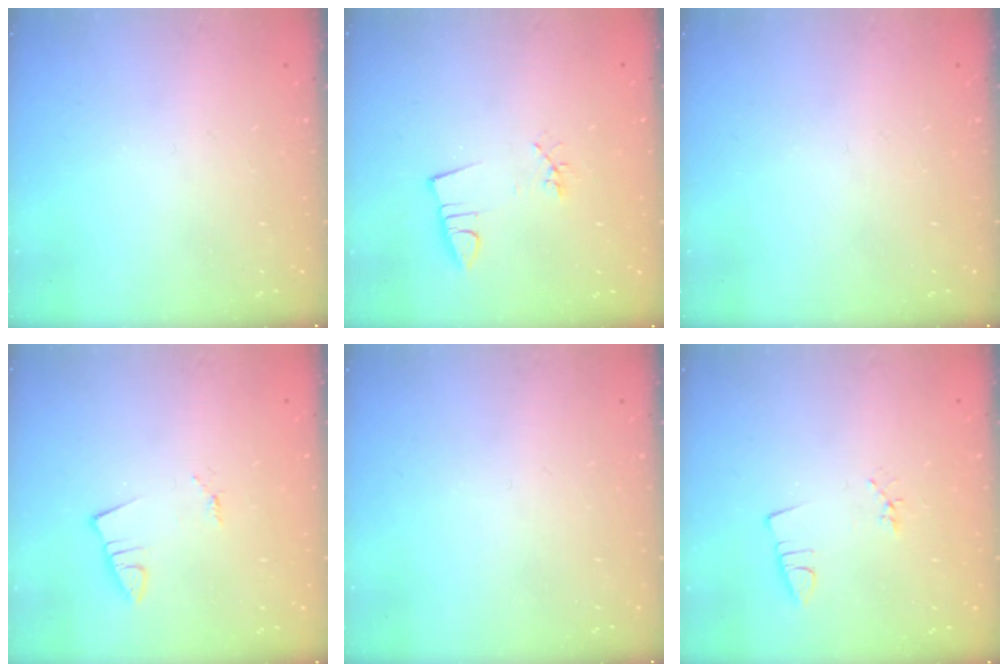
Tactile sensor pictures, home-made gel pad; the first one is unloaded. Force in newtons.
{"total": 2.9, "press": 1.5, "slide": 2.5}
{"total": 0.0}
{"total": 1.3, "press": 1.3, "slide": 0.1}
{"total": 0.0}
{"total": 1.9, "press": 1.3, "slide": 1.3}